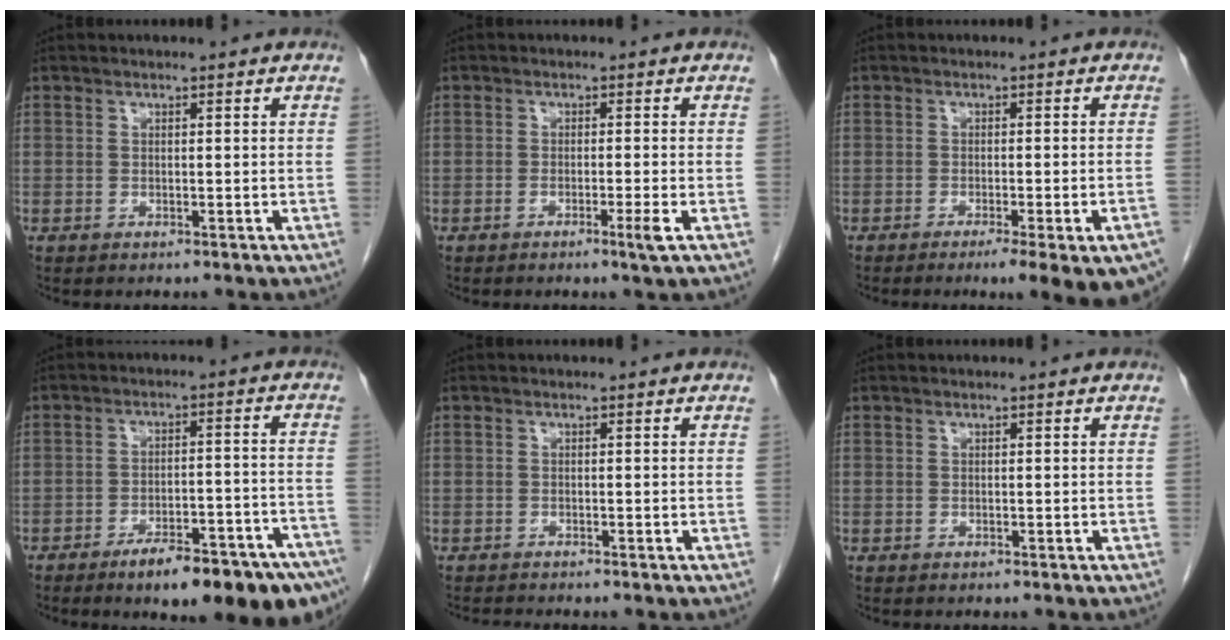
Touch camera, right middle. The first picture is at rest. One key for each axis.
{"total": 2.3, "fx": -1.2, "fy": -0.5, "fz": 1.9, "tx": -0.034, "ty": -0.006, "tz": -0.021}
{"total": 10.4, "fx": -7.2, "fy": 0.9, "fz": 7.4, "tx": -0.048, "ty": -0.009, "tz": -0.093}
{"total": 16.2, "fx": -11.3, "fy": 3.2, "fz": 11.1, "tx": -0.093, "ty": 0.023, "tz": -0.161}
{"total": 1.2, "fx": -1.1, "fy": -0.4, "fz": 0.1, "tx": -0.010, "ty": -0.007, "tz": -0.022}
{"total": 0.0}